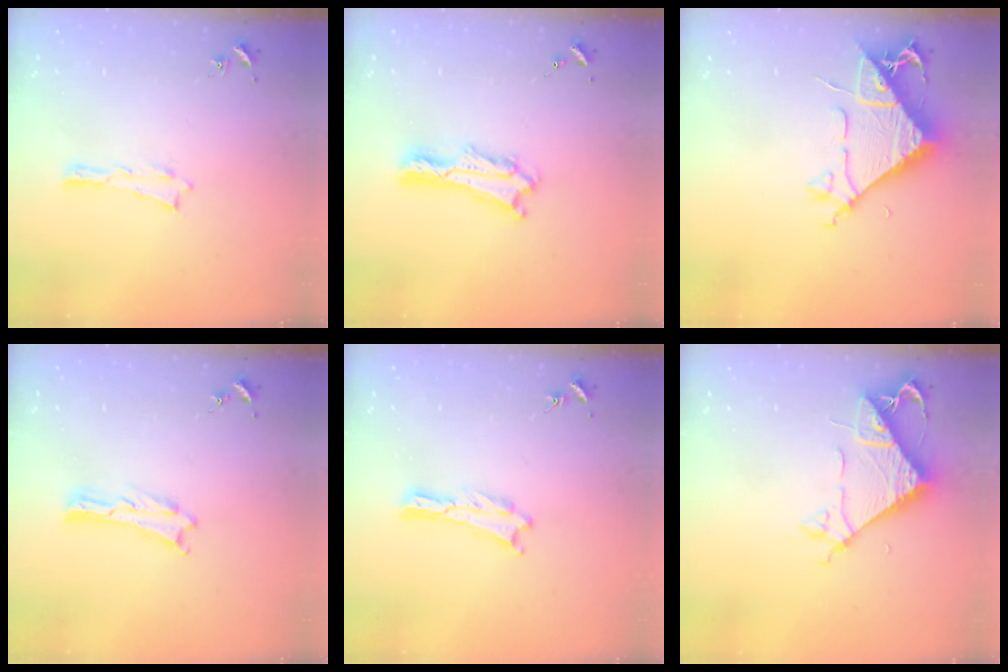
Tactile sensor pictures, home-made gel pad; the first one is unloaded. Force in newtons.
{"total": 2.2, "press": 2.2, "slide": 0.3}
{"total": 8.2, "press": 8.1, "slide": 1.2}
{"total": 0.0}
{"total": 0.0}
{"total": 7.1, "press": 7.1, "slide": 0.6}